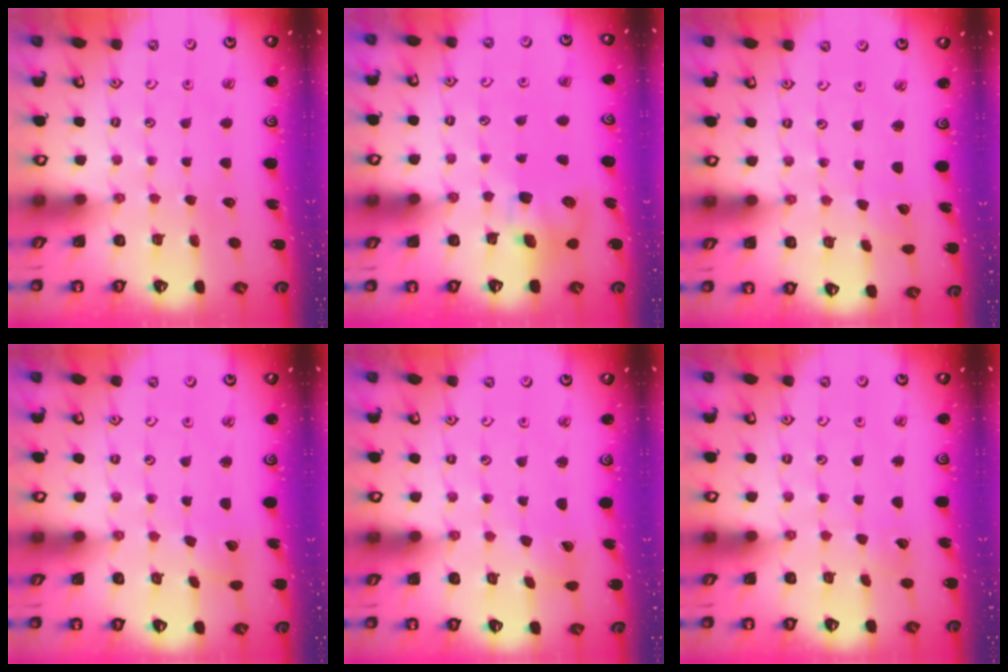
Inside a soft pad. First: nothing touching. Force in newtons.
{"total": 9.0, "press": 9.0, "slide": 1.0}
{"total": 1.2, "press": 1.2, "slide": 0.1}
{"total": 1.9, "press": 1.9, "slide": 0.3}
{"total": 1.0, "press": 1.0, "slide": 0.1}
{"total": 2.8, "press": 2.8, "slide": 0.2}